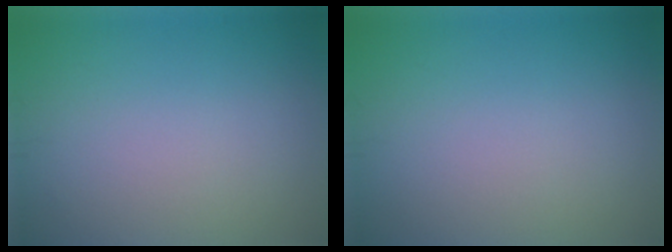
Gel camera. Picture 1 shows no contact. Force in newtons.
{"total": 0.0}